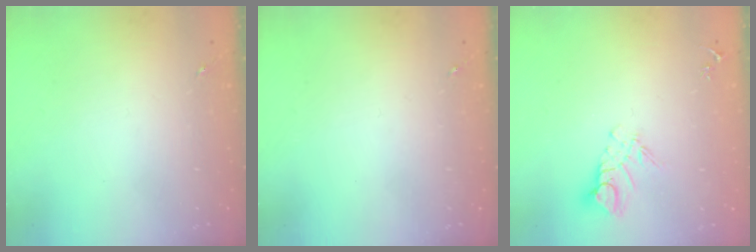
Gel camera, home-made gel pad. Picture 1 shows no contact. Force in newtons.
{"total": 0.0}
{"total": 9.1, "press": 9.1, "slide": 0.9}